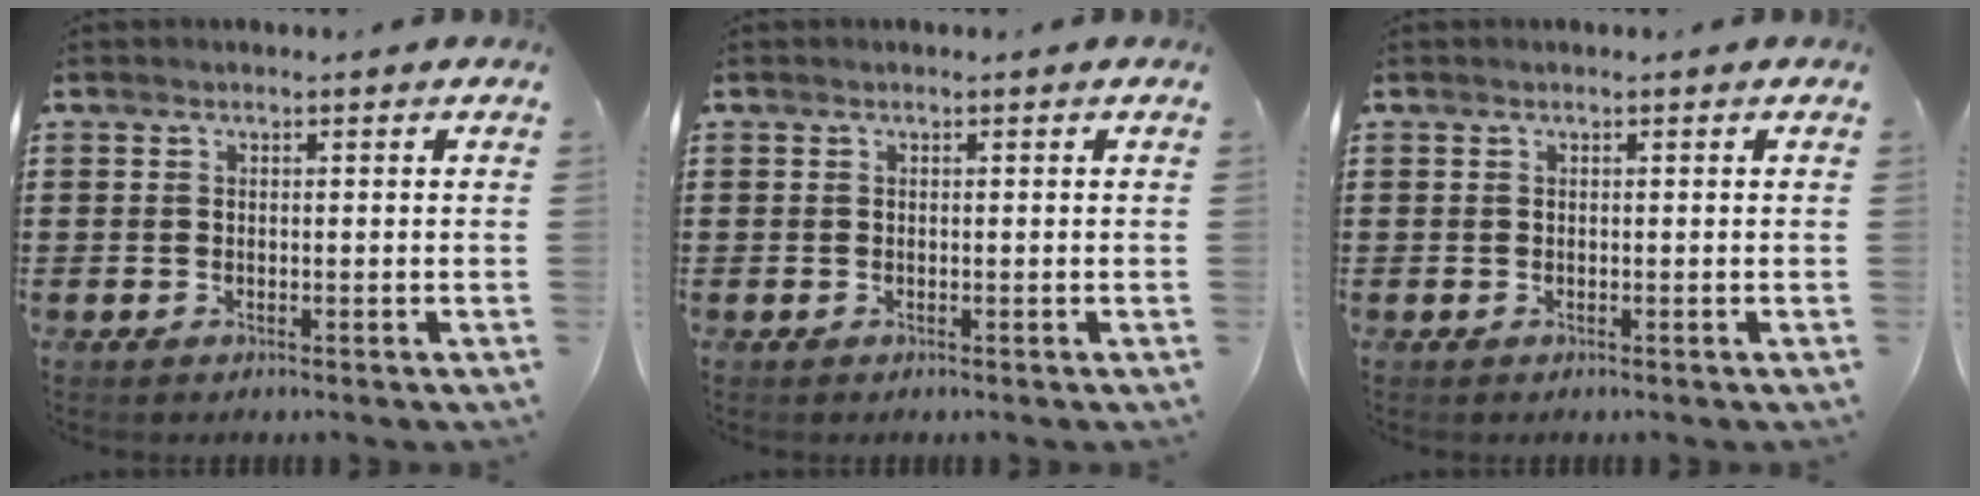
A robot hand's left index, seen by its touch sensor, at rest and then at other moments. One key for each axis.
{"total": 0.0}
{"total": 0.0}